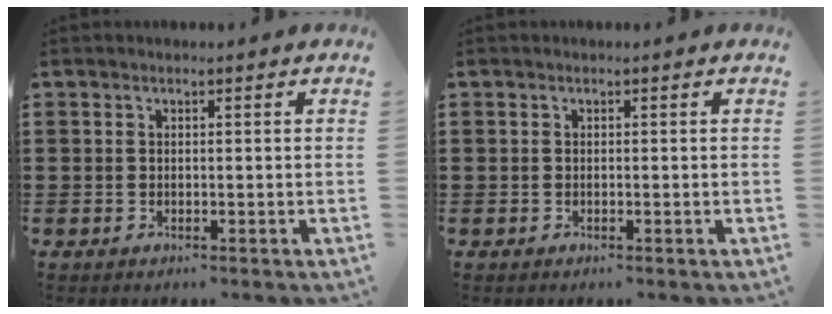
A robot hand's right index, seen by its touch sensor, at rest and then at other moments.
{"total": 0.0}